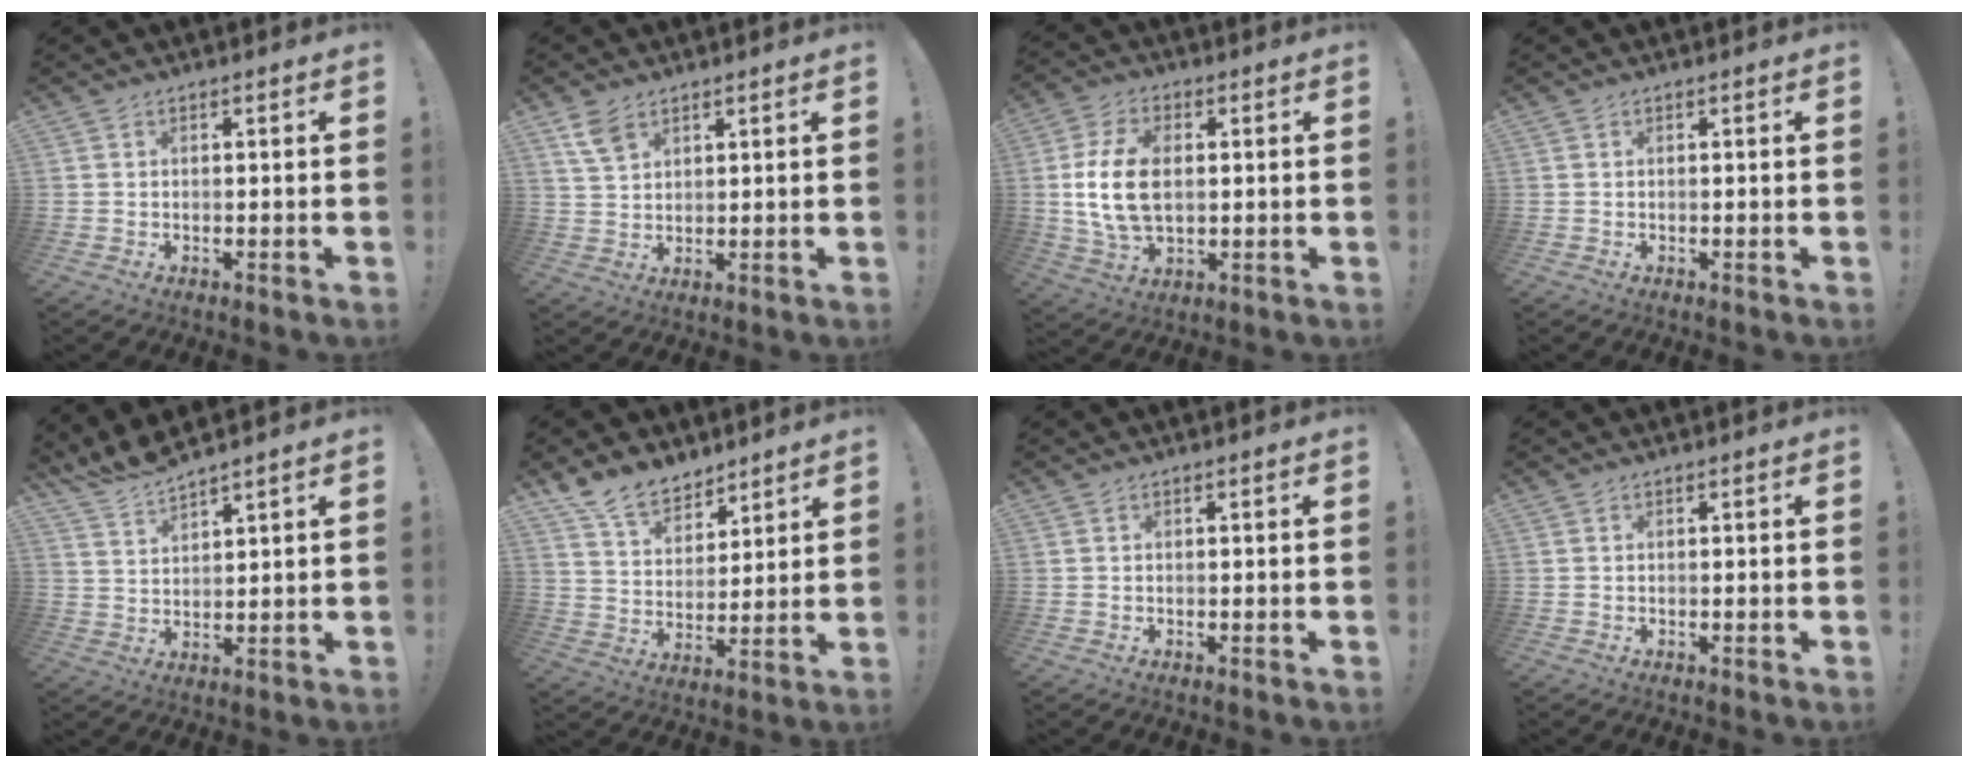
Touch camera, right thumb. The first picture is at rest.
{"total": 6.1, "force": [3.8, 3.4, 3.3], "torque": [-0.060, -0.014, 0.075]}
{"total": 14.5, "force": [1.0, 8.9, 11.5], "torque": [-0.235, 0.003, 0.019]}
{"total": 0.0}
{"total": 6.3, "force": [6.1, 0.1, 1.7], "torque": [-0.058, -0.039, 0.116]}
{"total": 11.7, "force": [9.4, 6.2, 3.0], "torque": [-0.059, -0.069, 0.184]}
{"total": 0.0}
{"total": 0.0}